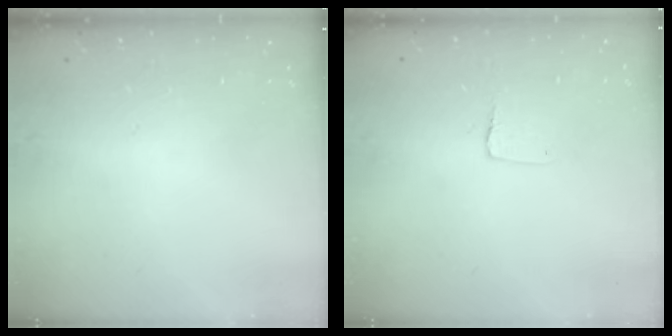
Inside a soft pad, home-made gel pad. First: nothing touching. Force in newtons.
{"total": 3.5, "press": 3.4, "slide": 0.3}